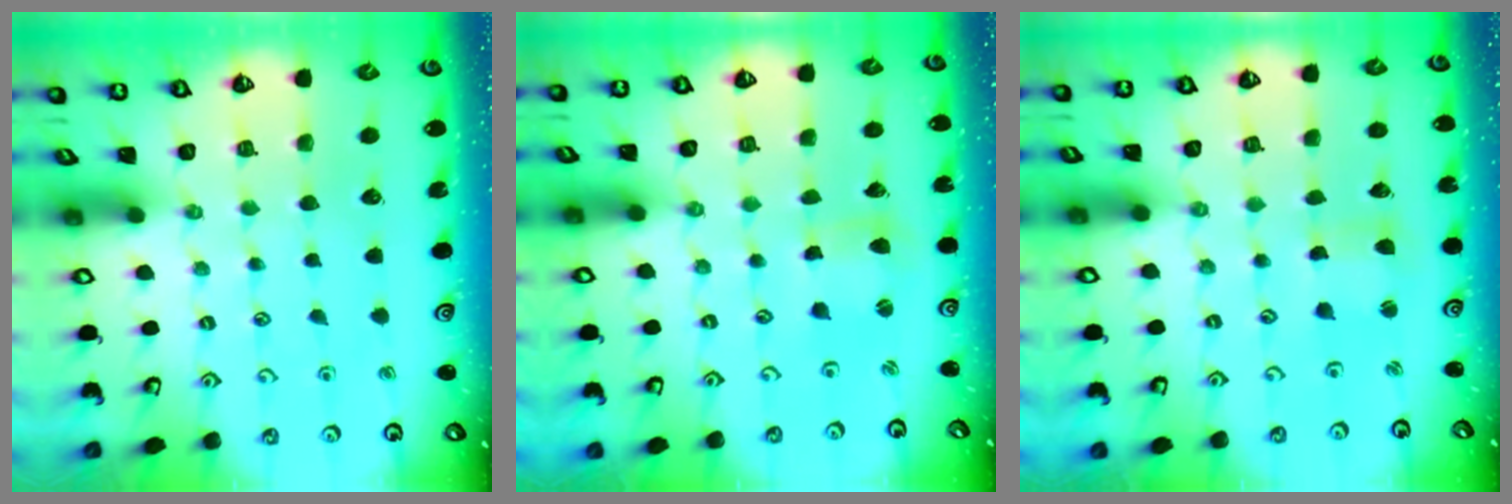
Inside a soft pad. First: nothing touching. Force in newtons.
{"total": 2.4, "press": 2.4, "slide": 0.2}
{"total": 2.2, "press": 2.2, "slide": 0.3}